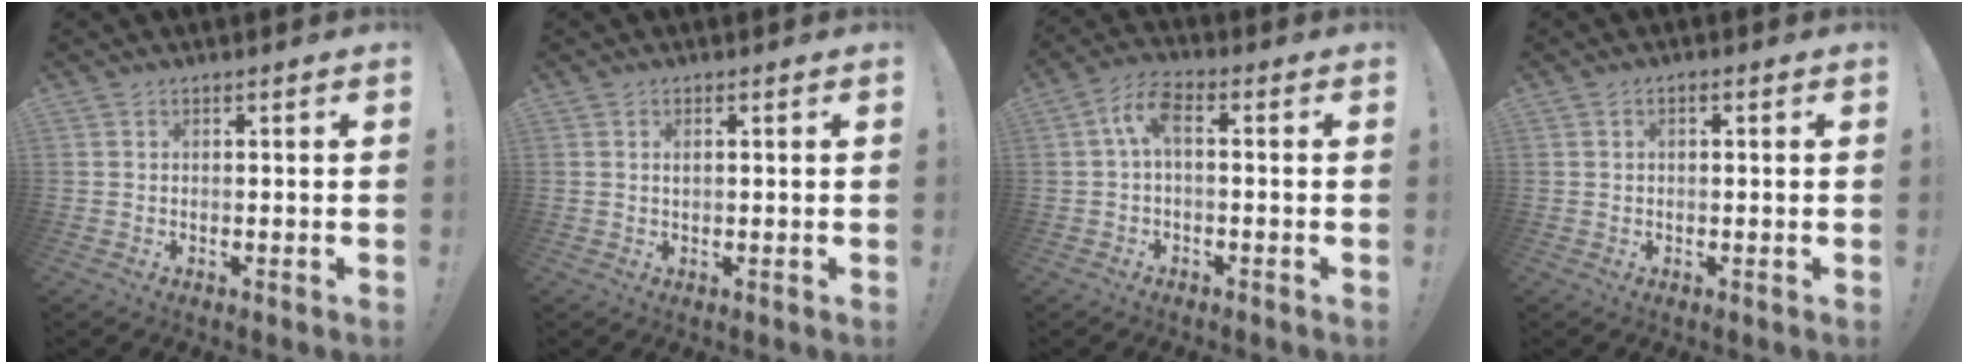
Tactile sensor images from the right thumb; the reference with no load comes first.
{"total": 0.9, "force": [0.3, 0.1, 0.8], "torque": [-0.019, 0.001, 0.006]}
{"total": 6.7, "force": [0.6, 2.4, 6.2], "torque": [-0.126, 0.001, 0.011]}
{"total": 1.1, "force": [-0.2, 0.6, 0.8], "torque": [-0.019, 0.006, -0.004]}